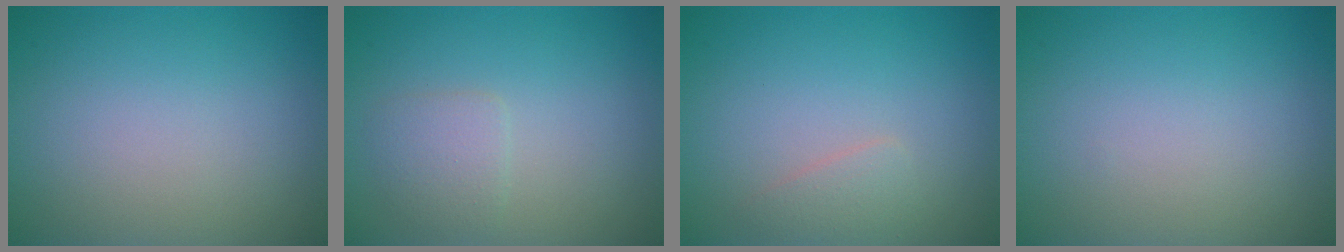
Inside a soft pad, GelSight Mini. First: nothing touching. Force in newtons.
{"total": 1.8, "press": 1.8, "slide": 0.1}
{"total": 1.3, "press": 1.3, "slide": 0.1}
{"total": 0.0}